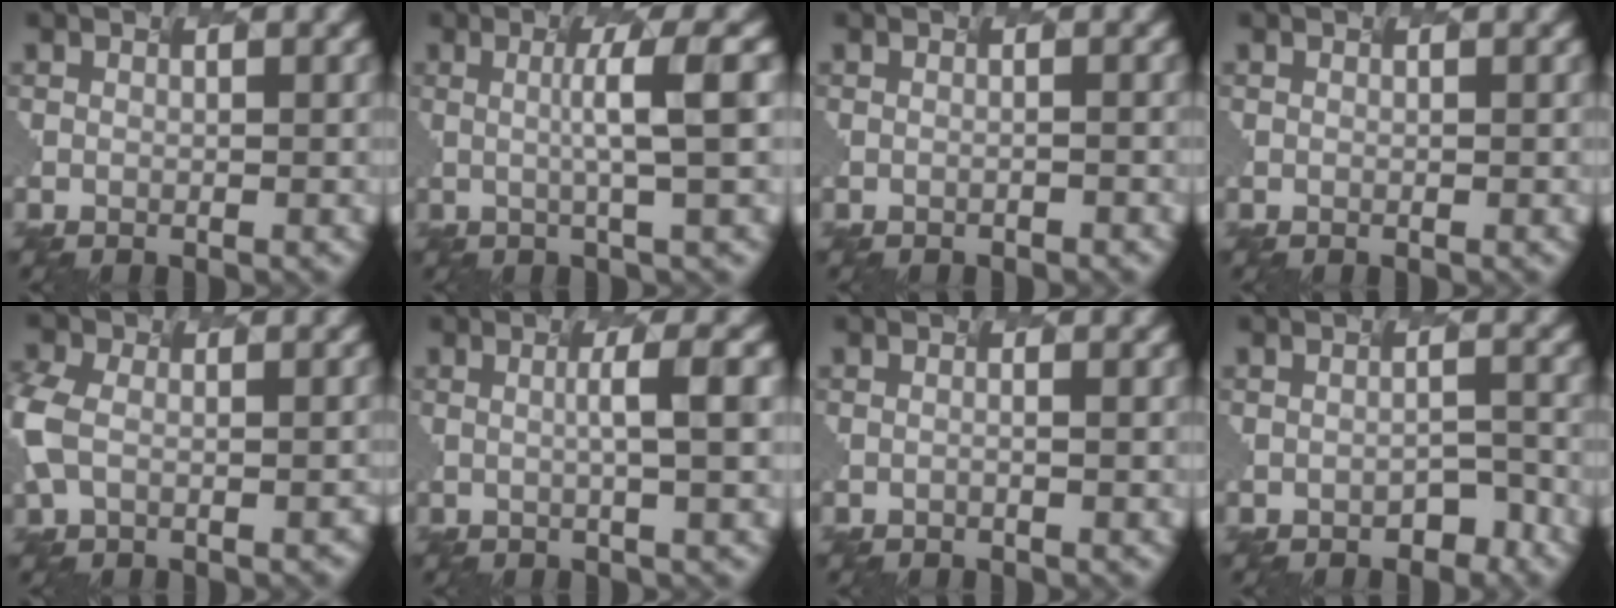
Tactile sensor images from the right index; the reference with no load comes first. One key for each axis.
{"total": 3.3, "fx": -0.3, "fy": -0.2, "fz": 3.3, "tx": -0.064, "ty": 0.008, "tz": 0.006}
{"total": 0.7, "fx": -0.3, "fy": 0.3, "fz": 0.5, "tx": 0.003, "ty": 0.003, "tz": -0.009}
{"total": 0.0}
{"total": 5.2, "fx": -1.8, "fy": 3.4, "fz": 3.5, "tx": -0.095, "ty": -0.004, "tz": -0.027}
{"total": 2.0, "fx": -0.4, "fy": -0.2, "fz": 2.0, "tx": -0.040, "ty": 0.008, "tz": 0.001}
{"total": 0.8, "fx": -0.2, "fy": 0.5, "fz": 0.7, "tx": 0.004, "ty": 0.003, "tz": -0.018}
{"total": 1.8, "fx": -1.7, "fy": 0.4, "fz": 0.5, "tx": -0.021, "ty": -0.005, "tz": -0.010}